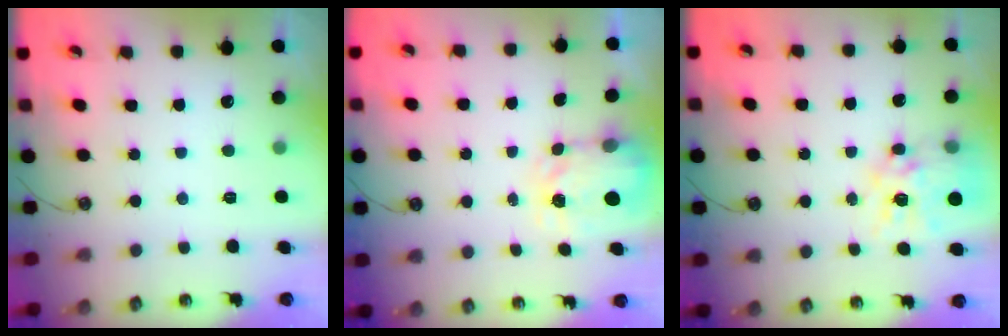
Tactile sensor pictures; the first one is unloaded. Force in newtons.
{"total": 3.8, "press": 3.8, "slide": 0.5}
{"total": 14.3, "press": 14.3, "slide": 1.3}